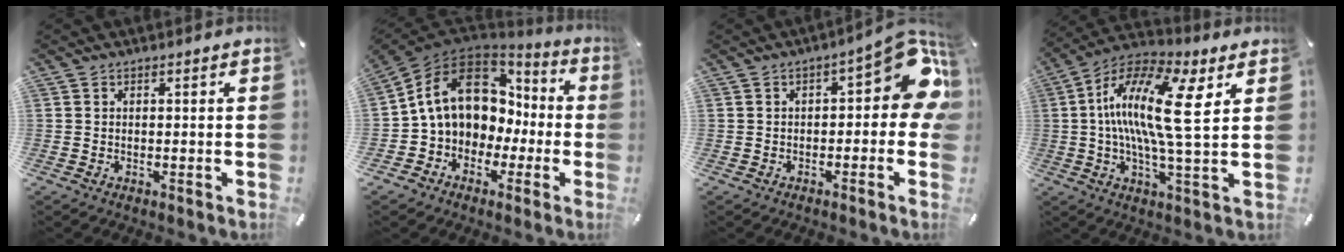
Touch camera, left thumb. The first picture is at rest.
{"total": 14.8, "force": [2.3, 11.9, 8.6], "torque": [-0.177, -0.001, 0.043]}
{"total": 14.0, "force": [3.6, 5.9, 12.2], "torque": [-0.146, -0.025, 0.060]}
{"total": 17.8, "force": [3.3, 4.2, 16.9], "torque": [-0.350, -0.014, 0.044]}